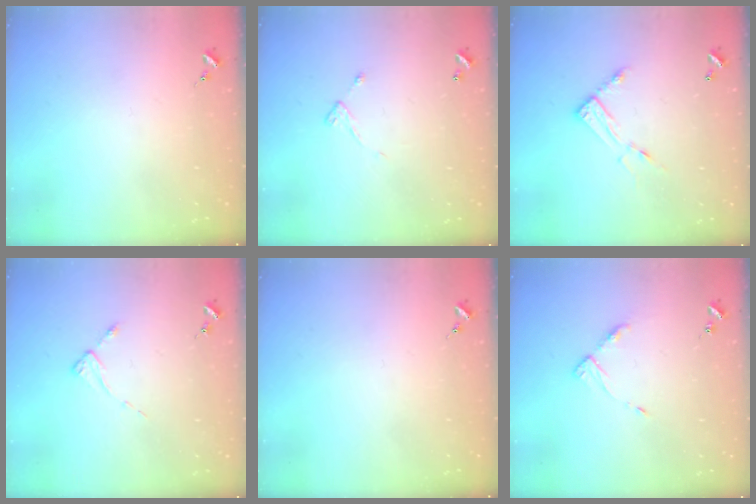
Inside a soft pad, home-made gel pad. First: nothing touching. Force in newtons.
{"total": 5.8, "press": 5.8, "slide": 0.4}
{"total": 9.6, "press": 9.6, "slide": 0.4}
{"total": 2.3, "press": 2.3, "slide": 0.4}
{"total": 0.0}
{"total": 5.4, "press": 5.3, "slide": 0.6}